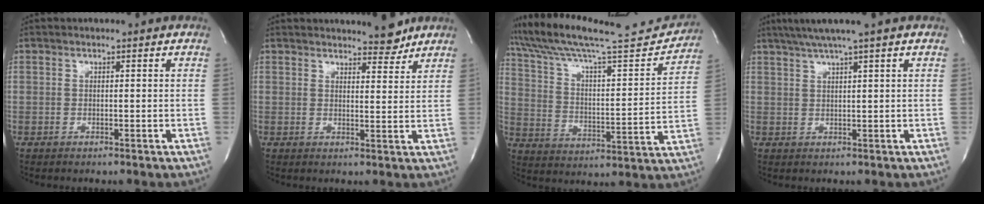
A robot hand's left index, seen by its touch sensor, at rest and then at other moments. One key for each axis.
{"total": 3.8, "fx": 3.6, "fy": 0.9, "fz": 1.0, "tx": -0.010, "ty": -0.019, "tz": 0.040}
{"total": 22.7, "fx": 21.0, "fy": 1.4, "fz": 8.4, "tx": -0.147, "ty": -0.031, "tz": 0.314}
{"total": 5.4, "fx": 3.8, "fy": -1.4, "fz": 3.6, "tx": -0.057, "ty": 0.014, "tz": 0.067}